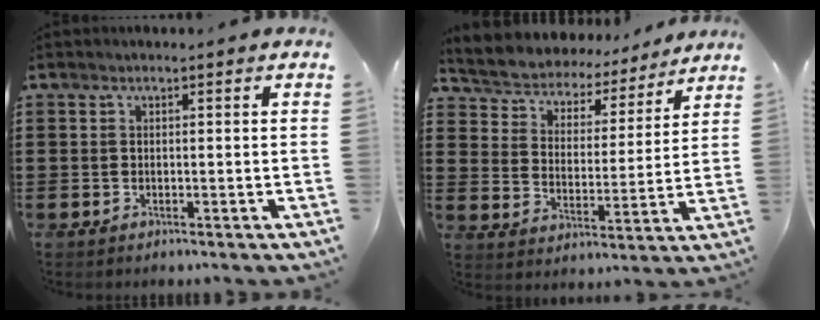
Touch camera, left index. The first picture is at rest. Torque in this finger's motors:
{"motor_torque": [0.88, -1.26, 0.35, 0.04]}